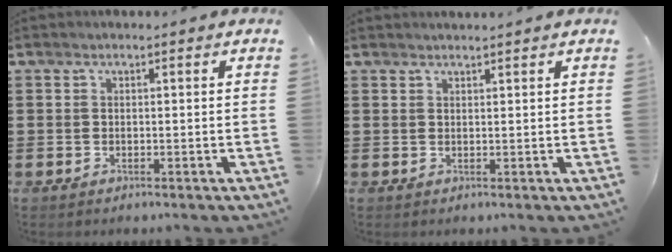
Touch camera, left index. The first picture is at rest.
{"total": 1.0, "force": [1.0, -0.2, 0.2], "torque": [-0.004, -0.003, 0.020]}